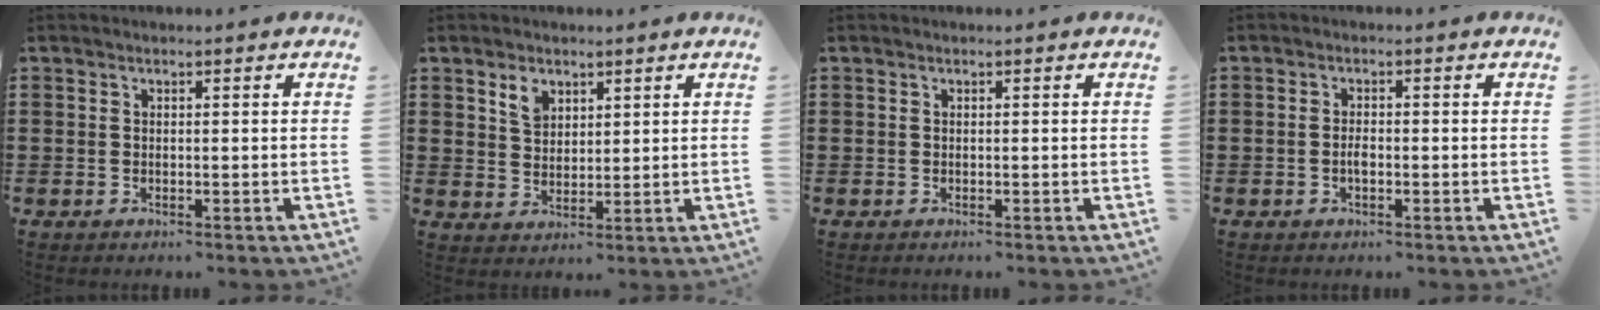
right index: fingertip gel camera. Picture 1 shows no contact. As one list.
[{"total": 3.7, "force": [2.4, 2.4, 1.6], "torque": [-0.031, 0.004, 0.044]}, {"total": 0.0}, {"total": 1.6, "force": [-0.6, 0.6, 1.3], "torque": [-0.026, 0.001, -0.011]}]